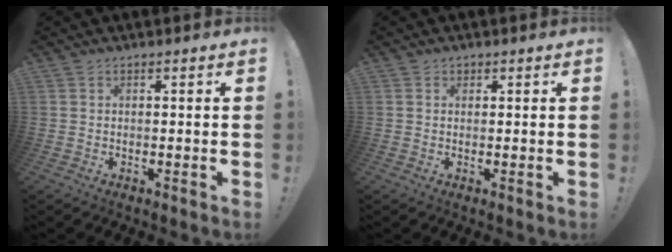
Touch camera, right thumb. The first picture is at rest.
{"total": 1.0, "force": [0.6, 0.8, 0.2], "torque": [0.003, -0.001, 0.009]}